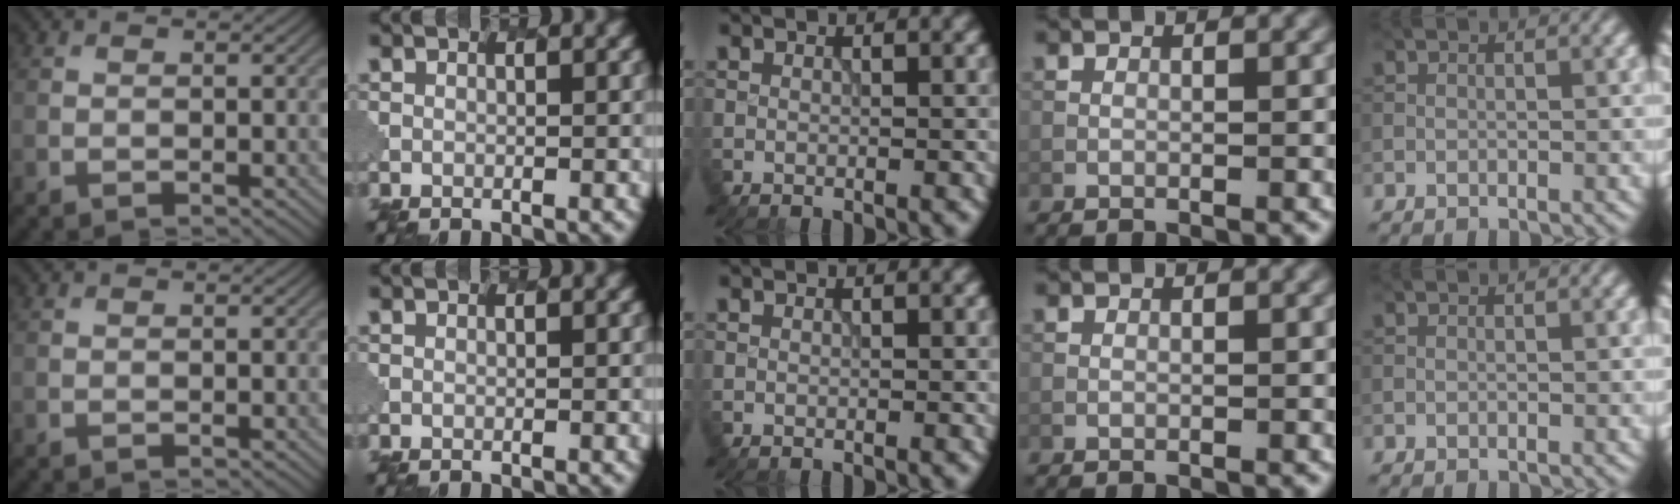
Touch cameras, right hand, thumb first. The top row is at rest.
{}